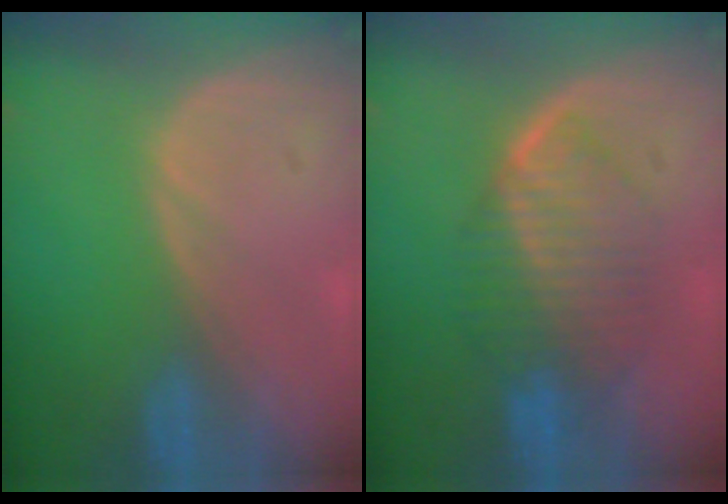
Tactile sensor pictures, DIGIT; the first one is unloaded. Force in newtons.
{"total": 7.2, "press": 7.2, "slide": 0.4}